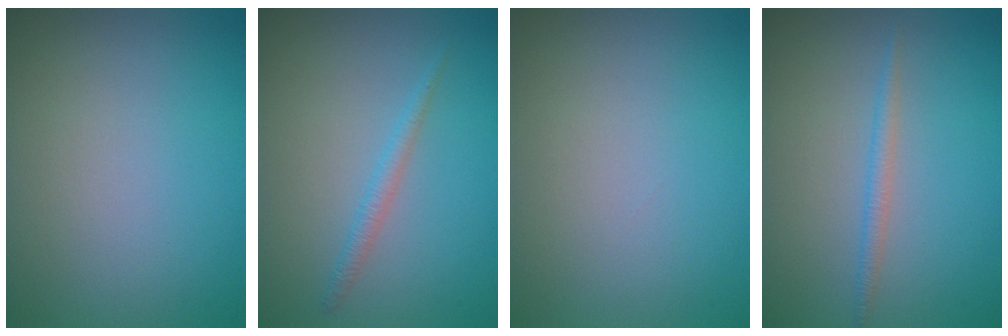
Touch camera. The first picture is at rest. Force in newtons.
{"total": 1.2, "press": 1.2, "slide": 0.0}
{"total": 0.0}
{"total": 1.2, "press": 1.2, "slide": 0.1}